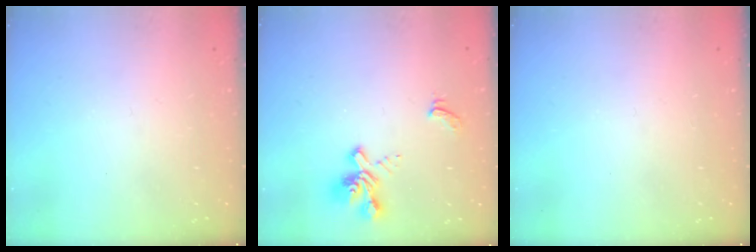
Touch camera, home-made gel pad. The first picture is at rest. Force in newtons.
{"total": 2.9, "press": 2.7, "slide": 1.2}
{"total": 0.0}